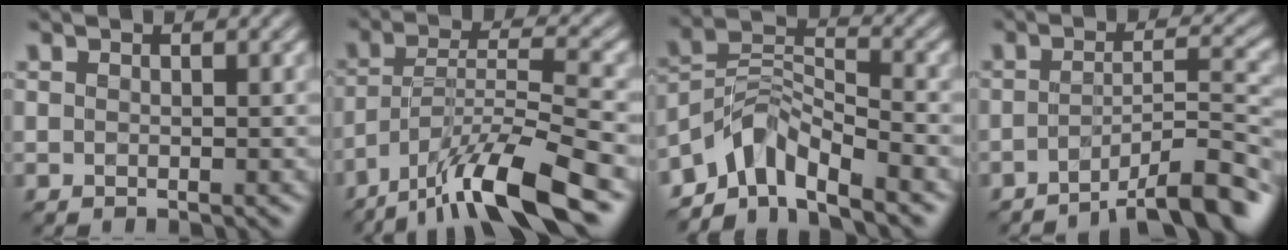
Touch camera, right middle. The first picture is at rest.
{"total": 10.8, "force": [-7.5, 2.3, 7.4], "torque": [-0.132, 0.015, -0.141]}
{"total": 5.8, "force": [-4.7, 2.2, 2.6], "torque": [-0.036, 0.007, -0.100]}
{"total": 7.4, "force": [-5.3, 1.6, 4.9], "torque": [-0.062, 0.013, -0.084]}